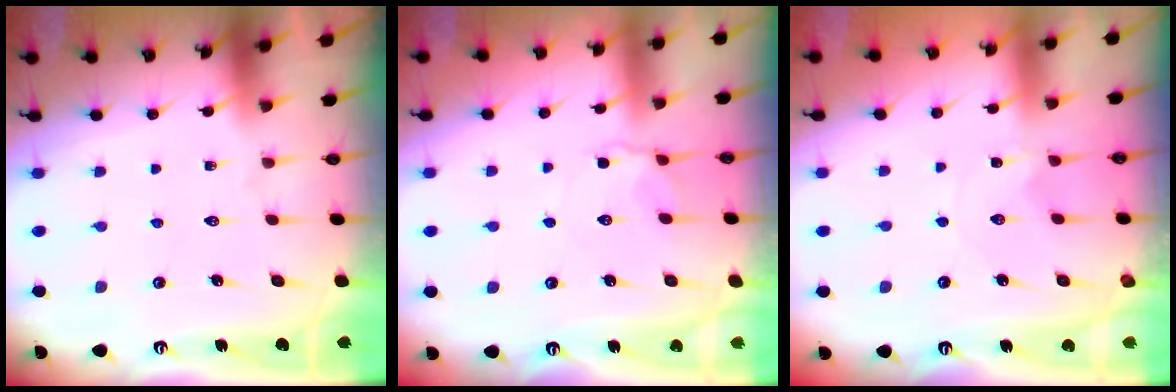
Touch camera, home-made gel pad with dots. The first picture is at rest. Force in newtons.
{"total": 3.8, "press": 3.6, "slide": 1.2}
{"total": 0.0}